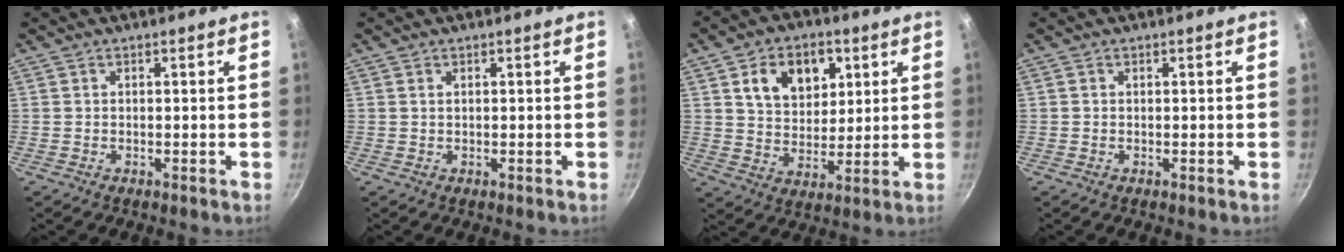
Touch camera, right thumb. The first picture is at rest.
{"total": 0.5, "force": [0.3, 0.3, 0.4], "torque": [-0.007, 0.001, 0.006]}
{"total": 12.3, "force": [4.6, 8.7, 7.3], "torque": [-0.082, -0.014, 0.075]}
{"total": 0.0}